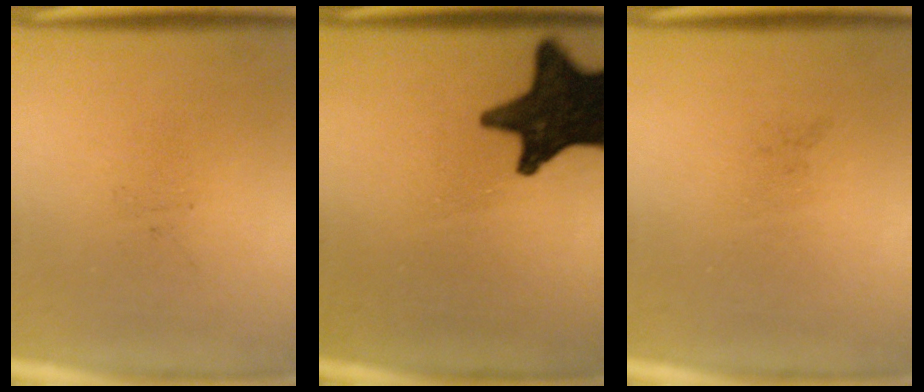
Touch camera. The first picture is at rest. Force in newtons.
{"total": 17.0}
{"total": 0.0}